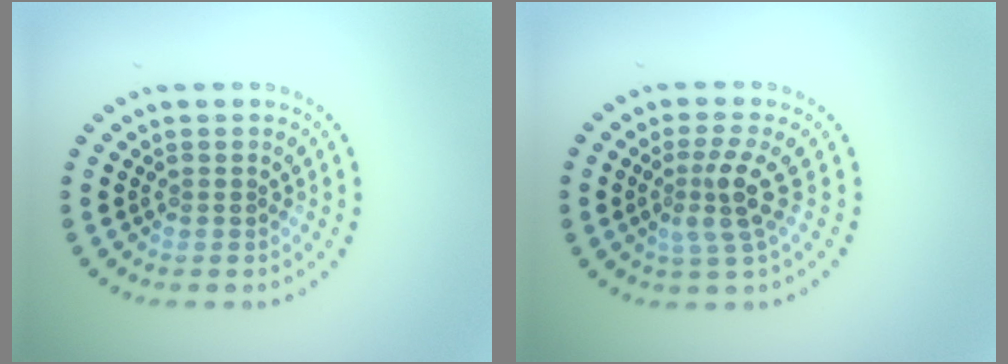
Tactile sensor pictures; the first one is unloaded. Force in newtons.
{"total": 3.1, "press": 2.3, "slide": 2.1}